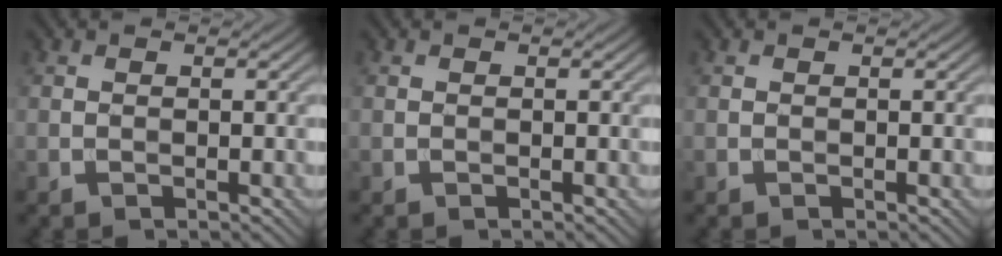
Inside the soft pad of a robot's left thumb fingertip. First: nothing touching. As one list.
[{"total": 0.0}, {"total": 0.0}]